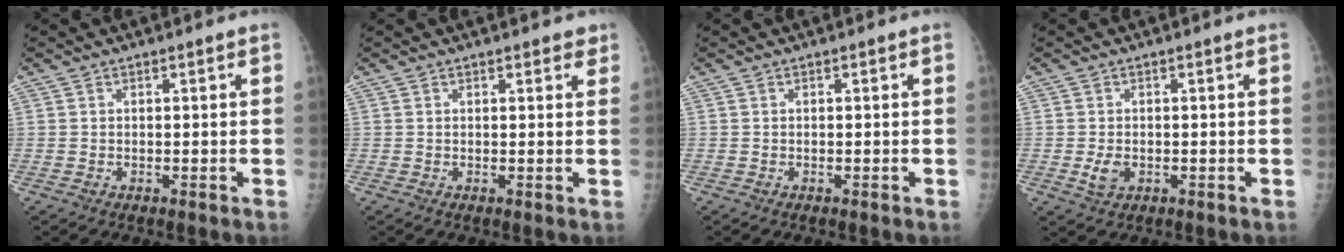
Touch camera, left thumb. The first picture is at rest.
{"total": 2.3, "force": [1.8, 0.9, 1.2], "torque": [0.004, -0.004, 0.017]}
{"total": 0.0}
{"total": 2.6, "force": [-0.4, 1.7, 1.9], "torque": [-0.035, -0.004, -0.003]}